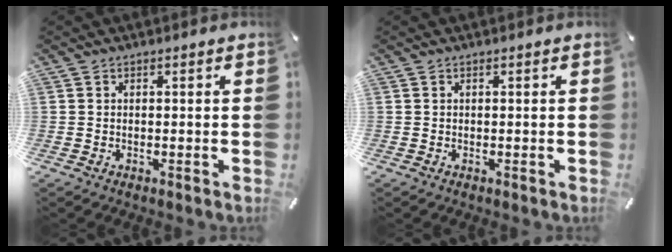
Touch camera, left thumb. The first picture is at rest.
{"total": 0.0}